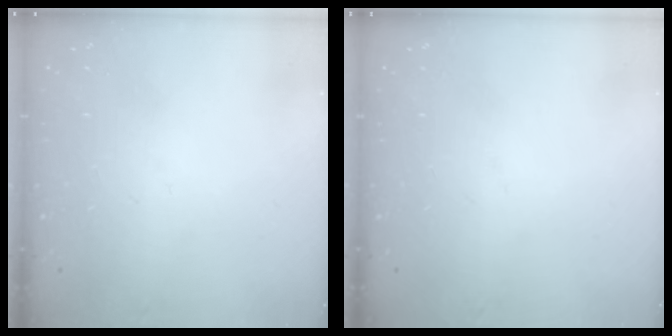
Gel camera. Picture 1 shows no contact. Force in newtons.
{"total": 0.0}